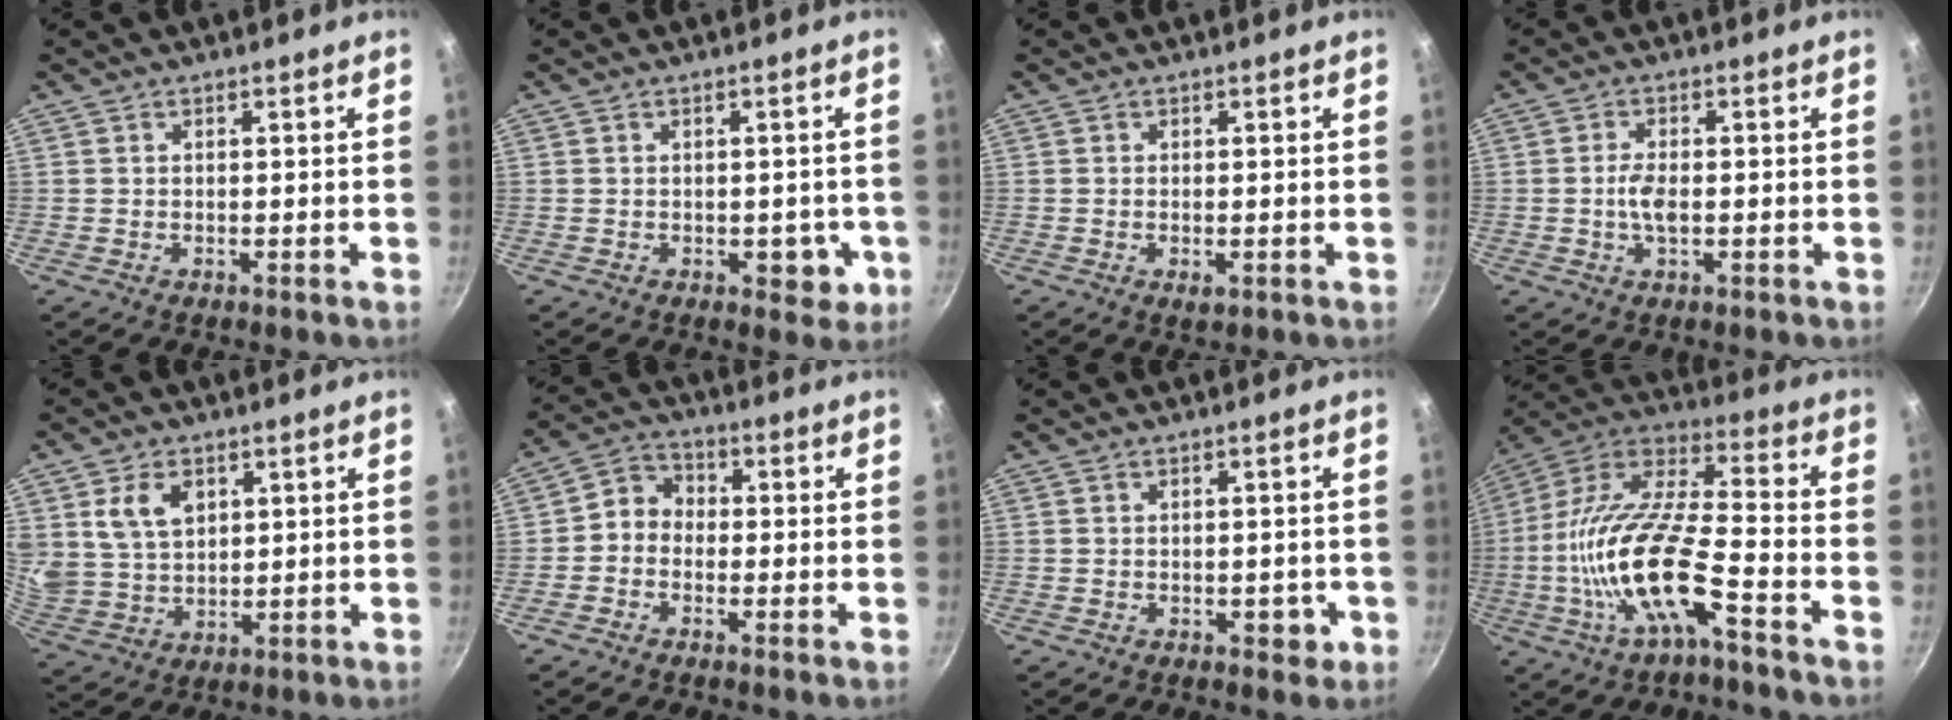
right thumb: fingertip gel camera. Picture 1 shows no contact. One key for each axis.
{"total": 4.6, "fx": -1.0, "fy": 3.0, "fz": 3.3, "tx": -0.011, "ty": 0.006, "tz": -0.011}
{"total": 1.6, "fx": -0.4, "fy": 0.9, "fz": 1.3, "tx": -0.023, "ty": -0.004, "tz": -0.005}
{"total": 3.7, "fx": -0.4, "fy": 1.8, "fz": 3.2, "tx": -0.062, "ty": 0.006, "tz": -0.011}
{"total": 9.8, "fx": 3.6, "fy": 6.9, "fz": 5.9, "tx": -0.093, "ty": -0.017, "tz": 0.080}
{"total": 5.1, "fx": -1.1, "fy": 4.3, "fz": 2.4, "tx": -0.019, "ty": 0.024, "tz": -0.038}
{"total": 2.7, "fx": -0.8, "fy": 1.8, "fz": 1.8, "tx": 0.003, "ty": 0.010, "tz": -0.007}
{"total": 19.0, "fx": -7.0, "fy": 6.0, "fz": 16.6, "tx": -0.314, "ty": 0.050, "tz": -0.149}